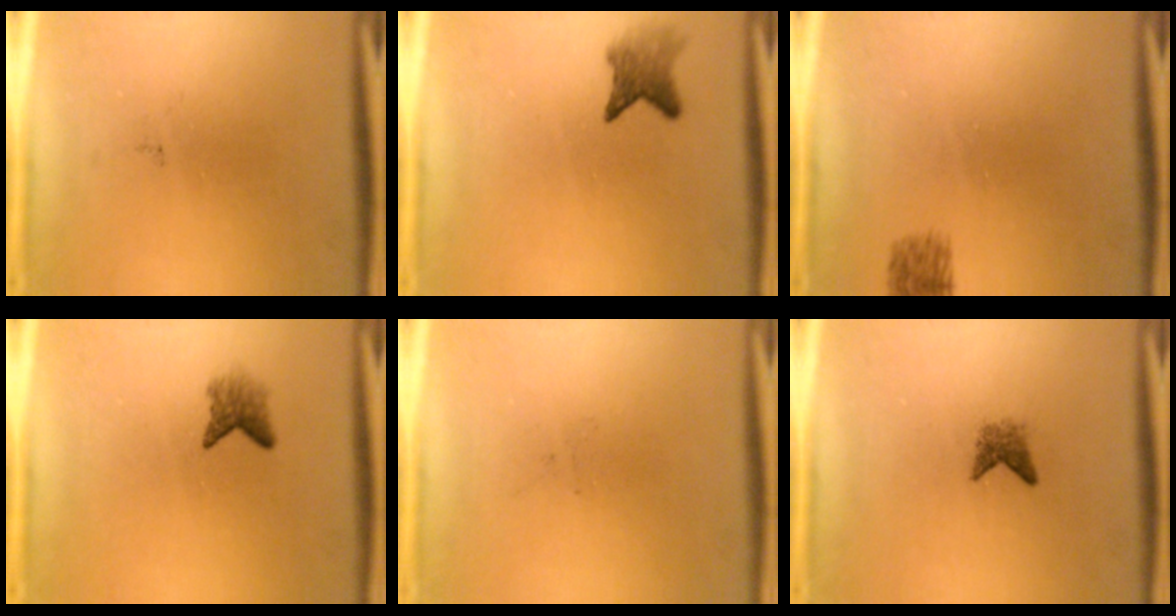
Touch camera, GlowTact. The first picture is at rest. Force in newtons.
{"total": 3.1}
{"total": 1.9}
{"total": 2.2}
{"total": 0.0}
{"total": 1.6}